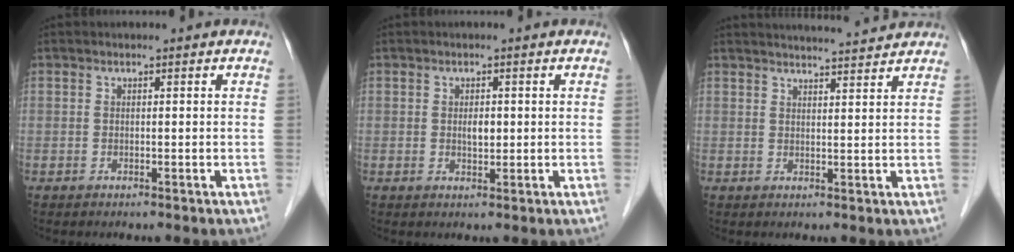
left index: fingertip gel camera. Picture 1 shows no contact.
{"total": 1.8, "force": [0.2, 0.9, 1.5], "torque": [-0.025, -0.001, 0.004]}
{"total": 7.9, "force": [7.7, -0.2, 2.0], "torque": [-0.032, 0.013, 0.098]}